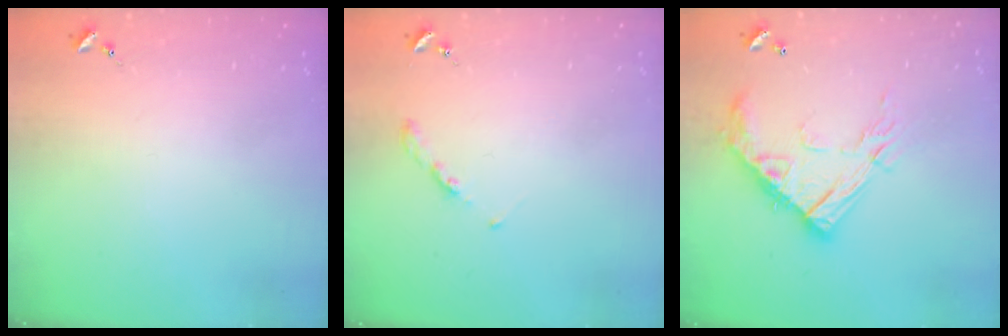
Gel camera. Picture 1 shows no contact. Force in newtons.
{"total": 3.2, "press": 3.2, "slide": 0.4}
{"total": 17.2, "press": 17.2, "slide": 1.2}